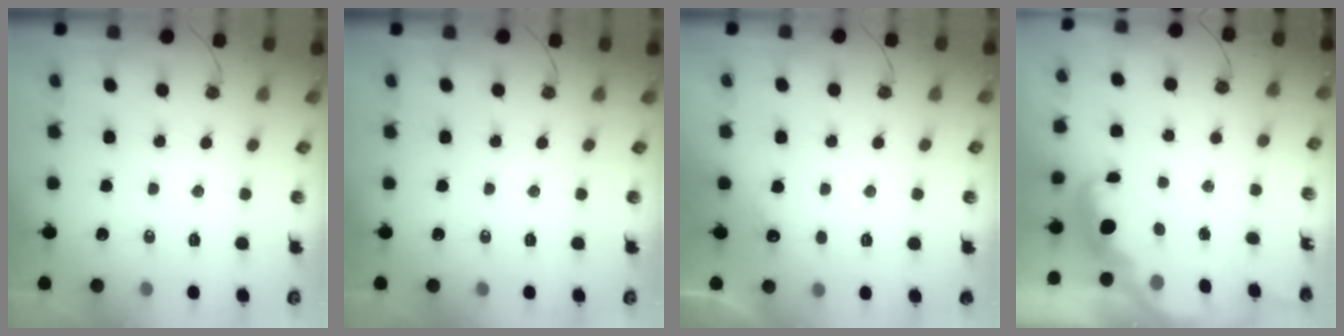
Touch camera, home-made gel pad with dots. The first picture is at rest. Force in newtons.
{"total": 0.0}
{"total": 4.1, "press": 4.0, "slide": 1.1}
{"total": 2.6, "press": 2.6, "slide": 0.4}